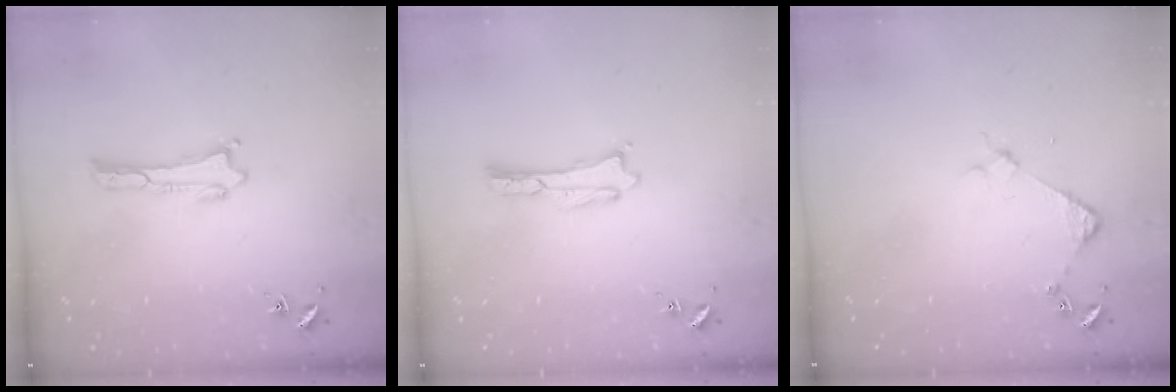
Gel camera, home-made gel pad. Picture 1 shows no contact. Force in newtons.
{"total": 0.0}
{"total": 3.7, "press": 3.7, "slide": 0.2}